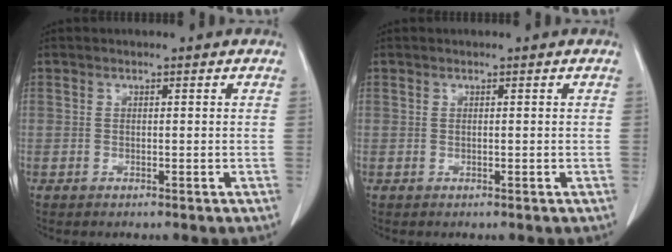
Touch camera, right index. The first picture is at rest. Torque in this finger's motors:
{"motor_torque": [0.00, 0.00, 0.00, 0.00]}